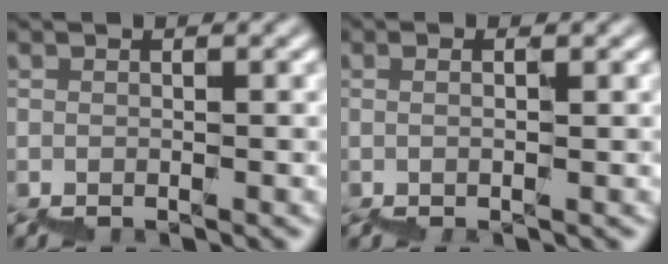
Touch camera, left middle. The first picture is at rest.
{"total": 1.2, "force": [0.1, 0.2, 1.1], "torque": [-0.016, 0.001, 0.000]}